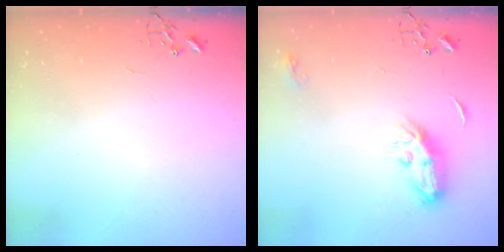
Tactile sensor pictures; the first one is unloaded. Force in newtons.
{"total": 8.7, "press": 8.7, "slide": 0.4}